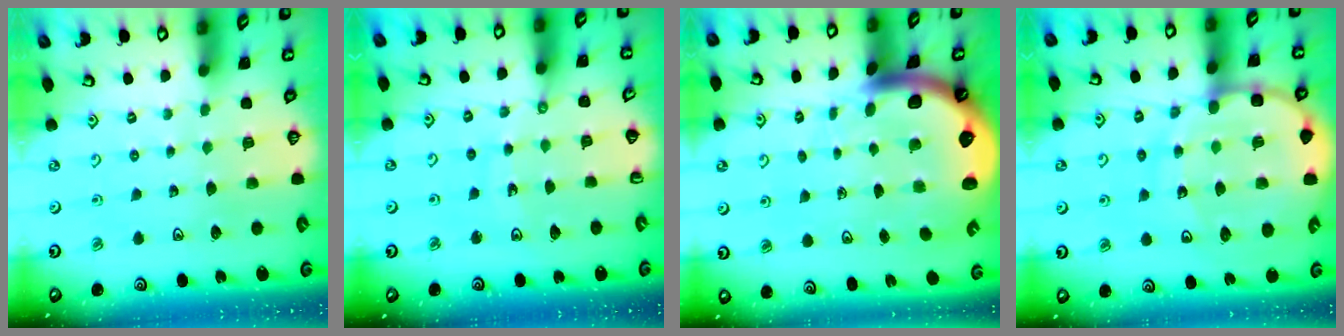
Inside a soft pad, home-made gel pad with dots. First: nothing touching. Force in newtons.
{"total": 8.0, "press": 8.0, "slide": 1.0}
{"total": 8.3, "press": 8.2, "slide": 1.1}
{"total": 15.2, "press": 15.0, "slide": 2.6}